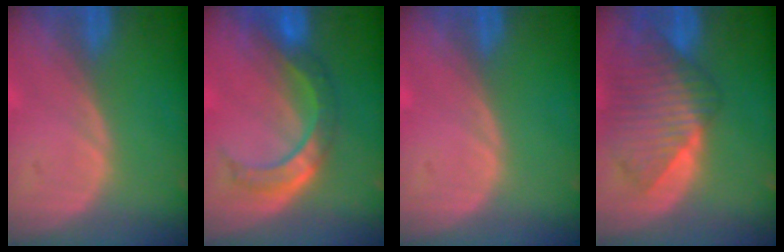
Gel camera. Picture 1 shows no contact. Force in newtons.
{"total": 6.9, "press": 6.7, "slide": 1.9}
{"total": 0.0}
{"total": 10.0, "press": 8.7, "slide": 5.1}